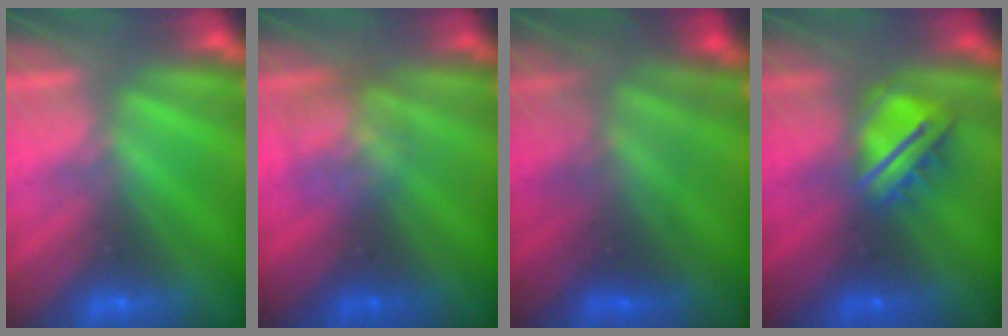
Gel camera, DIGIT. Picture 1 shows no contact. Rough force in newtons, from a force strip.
{"total": 2.7}
{"total": 4.9}
{"total": 5.4}